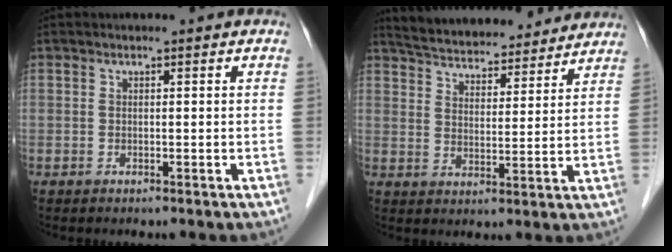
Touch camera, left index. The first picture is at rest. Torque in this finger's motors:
{"motor_torque": [0.54, -1.60, 0.30, 0.14]}